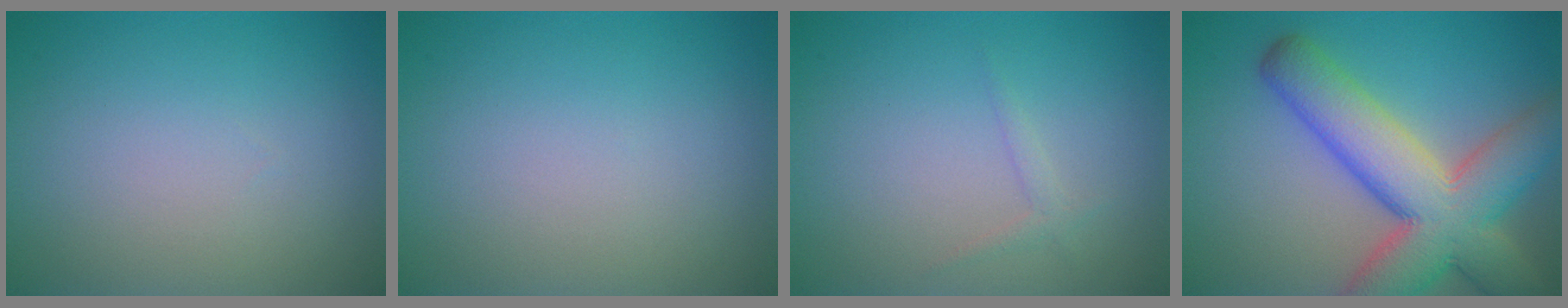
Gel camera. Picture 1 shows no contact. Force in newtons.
{"total": 0.0}
{"total": 0.9, "press": 0.9, "slide": 0.1}
{"total": 10.8, "press": 10.8, "slide": 0.6}